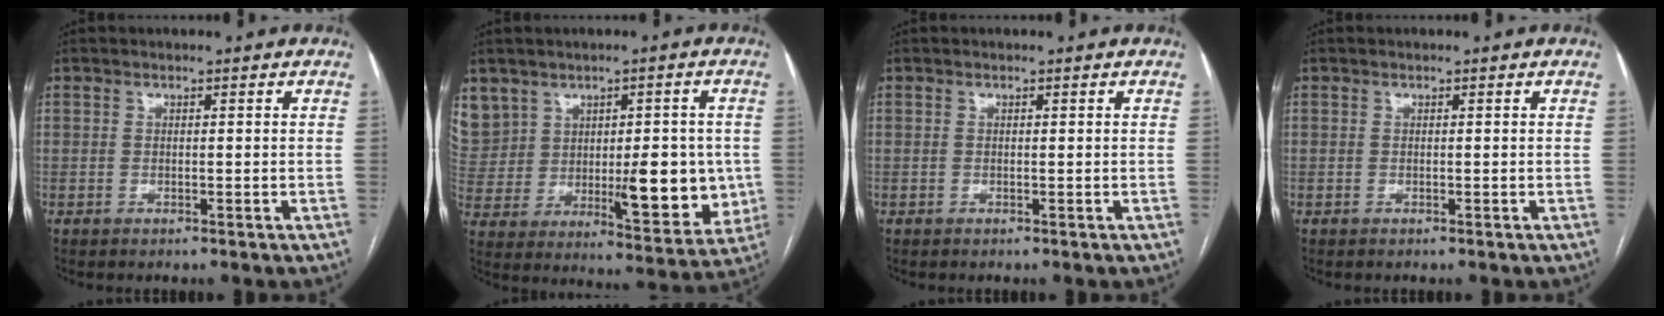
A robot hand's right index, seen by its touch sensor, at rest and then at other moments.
{"total": 18.5, "force": [3.9, 12.2, 13.4], "torque": [-0.244, 0.025, 0.106]}
{"total": 0.0}
{"total": 0.0}